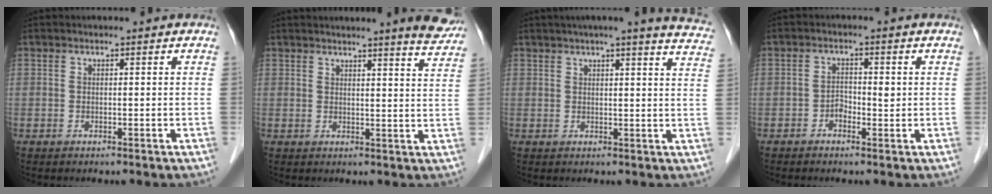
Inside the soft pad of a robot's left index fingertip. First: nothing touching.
{"total": 7.5, "force": [6.8, -0.2, 3.2], "torque": [-0.040, -0.020, 0.064]}
{"total": 16.1, "force": [14.2, 0.4, 7.6], "torque": [-0.094, -0.020, 0.151]}
{"total": 2.4, "force": [-0.5, 1.4, 1.8], "torque": [-0.026, 0.009, -0.008]}